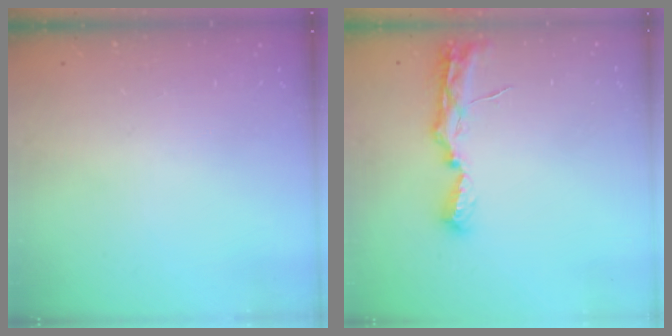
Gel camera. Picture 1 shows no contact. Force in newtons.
{"total": 8.0, "press": 8.0, "slide": 0.7}